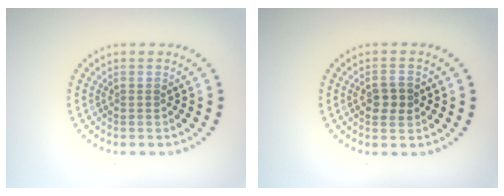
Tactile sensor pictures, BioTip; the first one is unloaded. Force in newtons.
{"total": 2.3, "press": 2.3, "slide": 0.2}